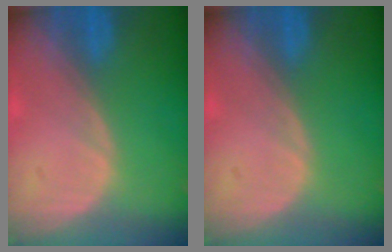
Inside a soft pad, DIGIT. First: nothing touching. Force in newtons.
{"total": 0.0}